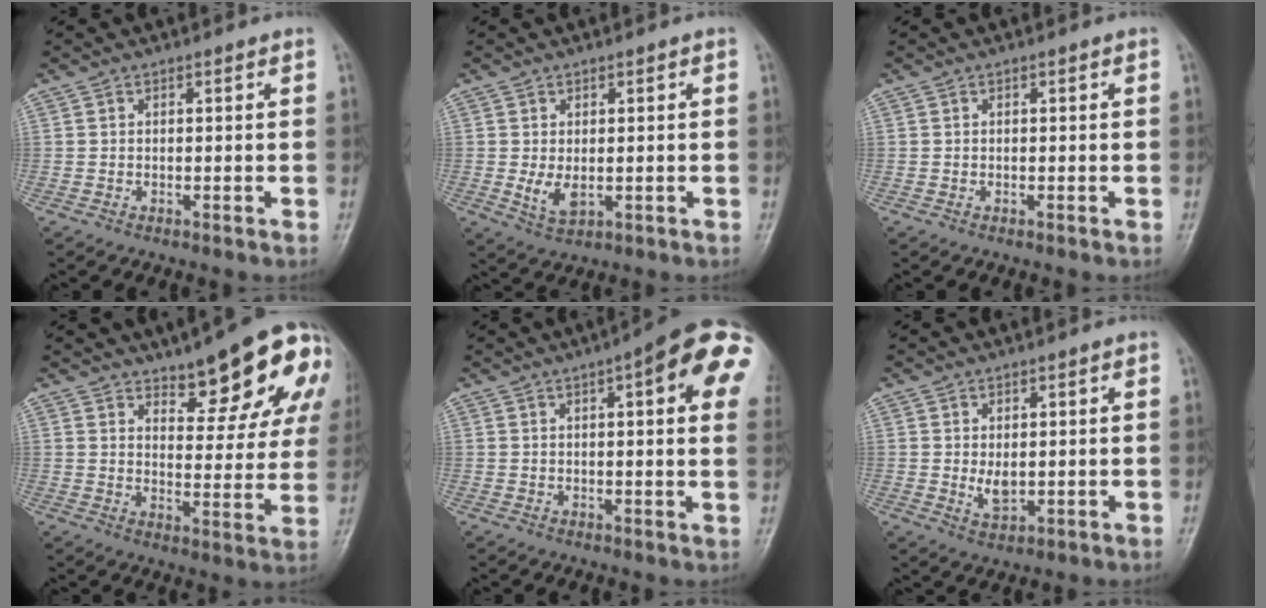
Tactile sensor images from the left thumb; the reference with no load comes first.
{"total": 4.1, "force": [-0.3, 2.3, 3.4], "torque": [-0.063, -0.005, 0.003]}
{"total": 0.0}
{"total": 16.1, "force": [9.4, 5.4, 11.9], "torque": [-0.115, -0.046, 0.130]}
{"total": 16.1, "force": [5.2, 4.1, 14.7], "torque": [-0.173, 0.005, 0.054]}
{"total": 3.7, "force": [0.2, 2.1, 3.1], "torque": [-0.046, -0.007, 0.011]}